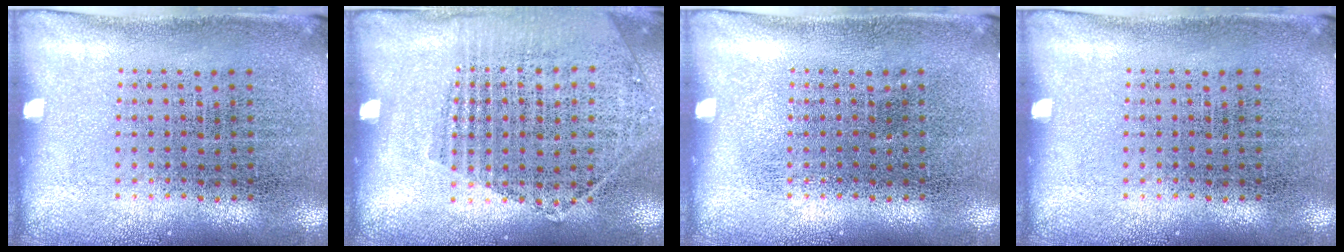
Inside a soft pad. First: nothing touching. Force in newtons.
{"total": 1.1, "press": 1.1, "slide": 0.4}
{"total": 0.0}
{"total": 0.0}